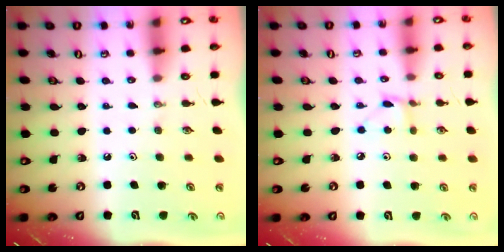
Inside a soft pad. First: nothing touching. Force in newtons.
{"total": 3.7, "press": 3.7, "slide": 0.4}